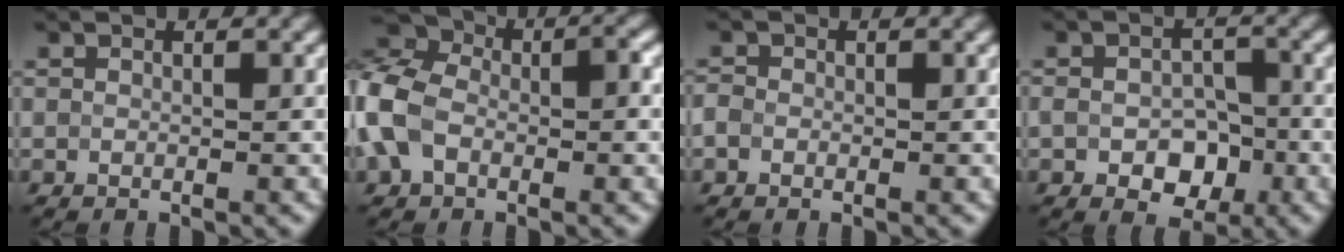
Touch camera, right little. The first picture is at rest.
{"total": 7.8, "force": [-1.3, 5.0, 5.8], "torque": [-0.136, 0.015, -0.042]}
{"total": 0.8, "force": [-0.5, 0.6, 0.3], "torque": [-0.006, -0.002, -0.004]}
{"total": 4.3, "force": [-1.5, 3.0, 2.8], "torque": [-0.049, -0.007, -0.022]}